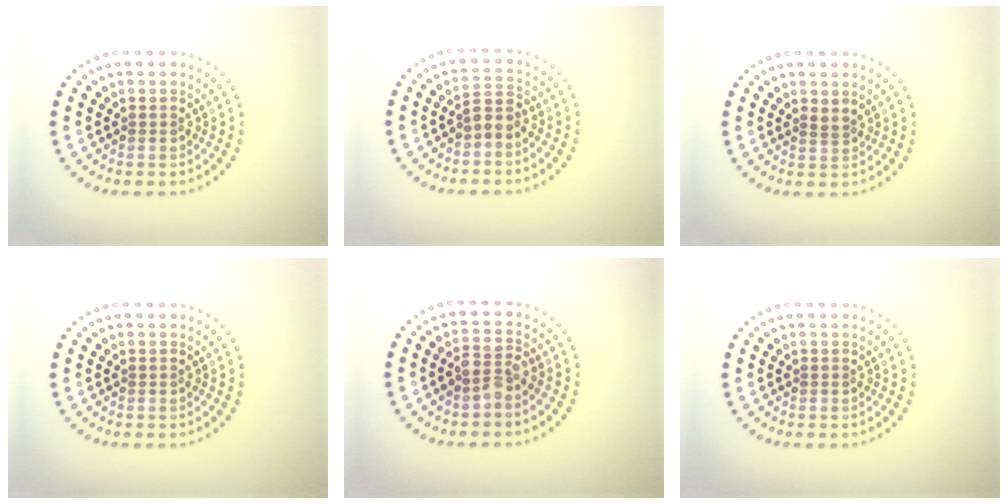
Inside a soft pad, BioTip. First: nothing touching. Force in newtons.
{"total": 1.8, "press": 1.6, "slide": 1.0}
{"total": 0.6, "press": 0.4, "slide": 0.5}
{"total": 0.0}
{"total": 2.4, "press": 2.2, "slide": 0.8}
{"total": 0.0}